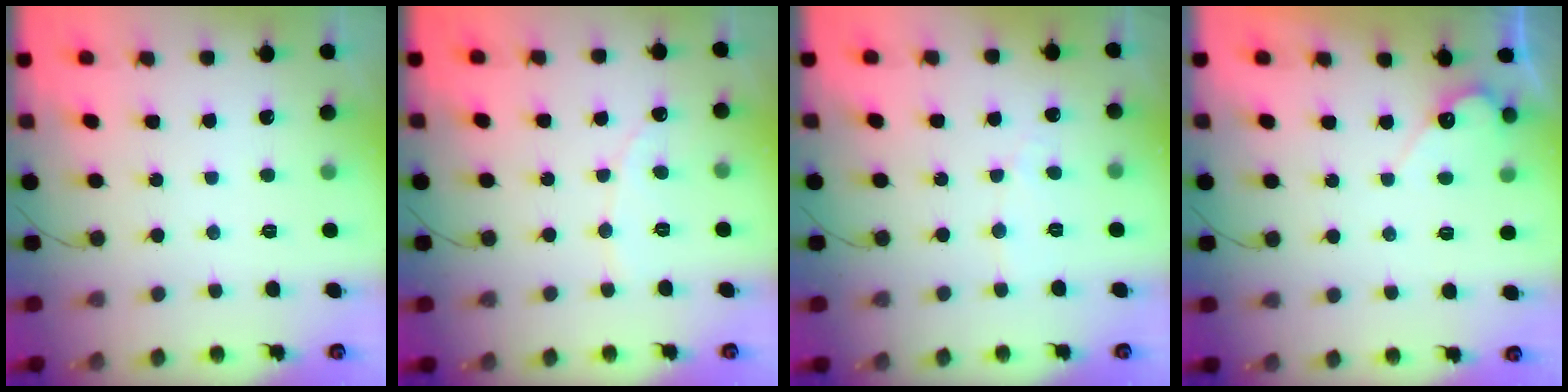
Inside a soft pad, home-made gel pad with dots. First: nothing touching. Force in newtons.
{"total": 1.9, "press": 1.9, "slide": 0.1}
{"total": 3.3, "press": 3.3, "slide": 0.4}
{"total": 4.7, "press": 4.7, "slide": 0.1}